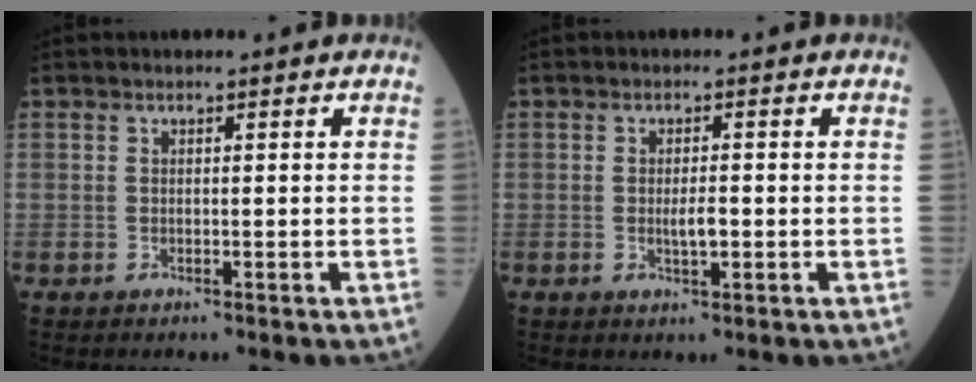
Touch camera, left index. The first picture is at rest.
{"total": 2.2, "force": [-0.6, 0.5, 2.1], "torque": [-0.038, -0.003, -0.010]}